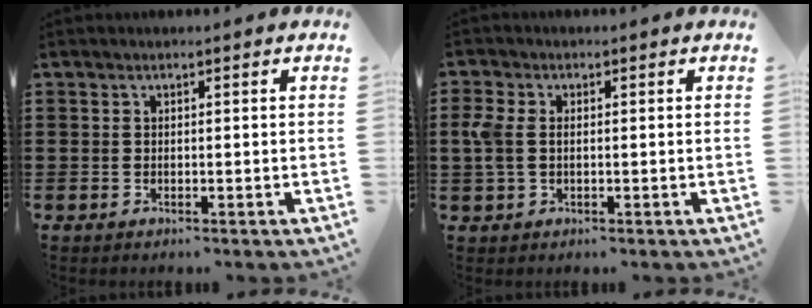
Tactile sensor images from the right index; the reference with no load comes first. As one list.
[{"total": 3.6, "force": [0.1, 2.2, 2.8], "torque": [-0.081, -0.001, -0.006]}]